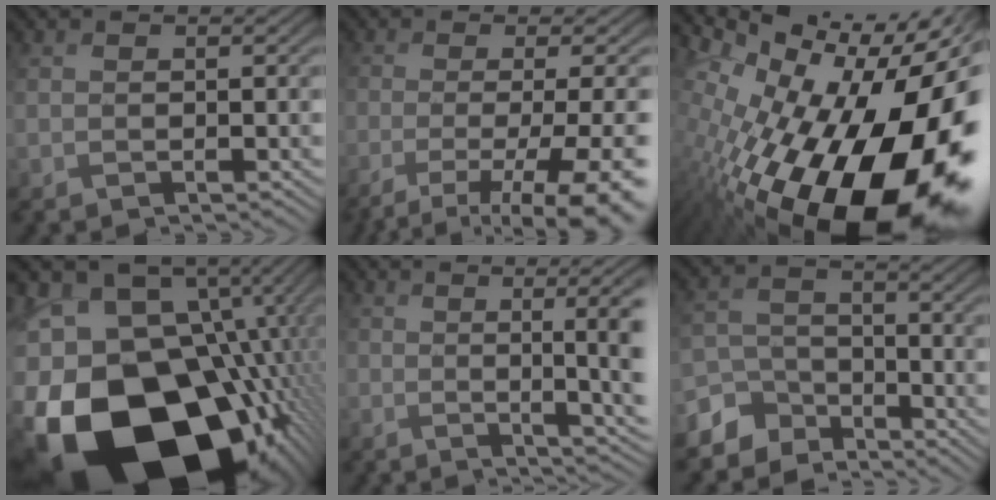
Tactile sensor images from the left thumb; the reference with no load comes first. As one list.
[{"total": 11.1, "force": [-5.6, 3.5, 9.0], "torque": [-0.157, -0.017, -0.062]}, {"total": 19.8, "force": [-3.1, 10.6, 16.5], "torque": [-0.279, -0.061, -0.025]}, {"total": 22.7, "force": [-6.5, 16.7, 14.0], "torque": [-0.296, -0.054, -0.072]}, {"total": 8.6, "force": [0.2, 2.5, 8.2], "torque": [-0.106, 0.009, 0.021]}, {"total": 5.8, "force": [-5.2, 2.6, -0.1], "torque": [-0.021, 0.000, -0.104]}]